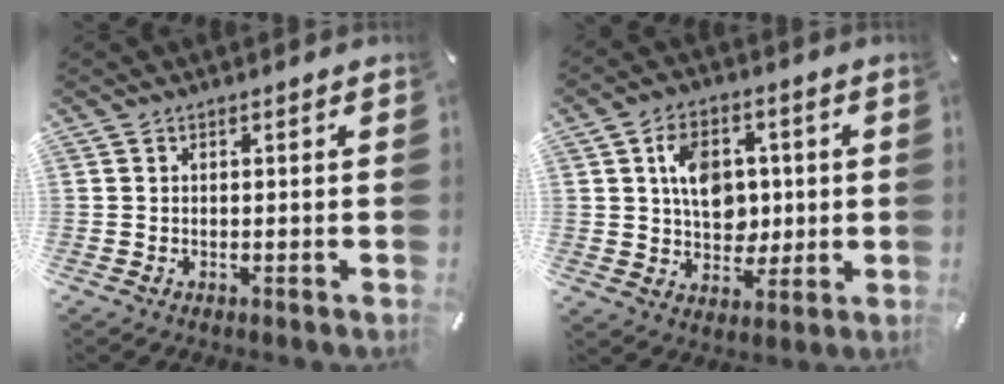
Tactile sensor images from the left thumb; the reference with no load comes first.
{"total": 10.5, "force": [1.4, 8.5, 6.0], "torque": [-0.081, 0.008, 0.025]}